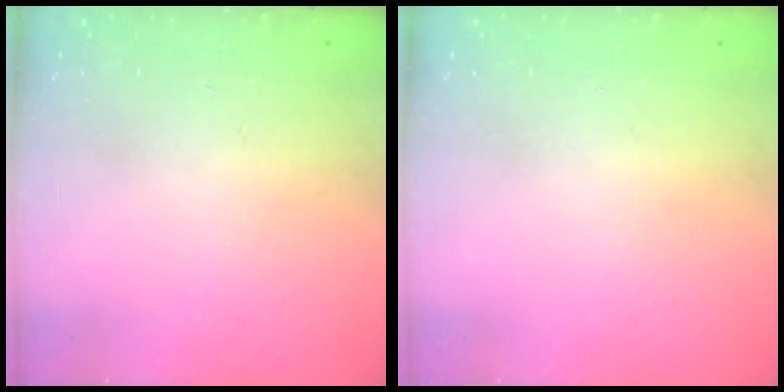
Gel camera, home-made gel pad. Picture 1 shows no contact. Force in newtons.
{"total": 0.0}